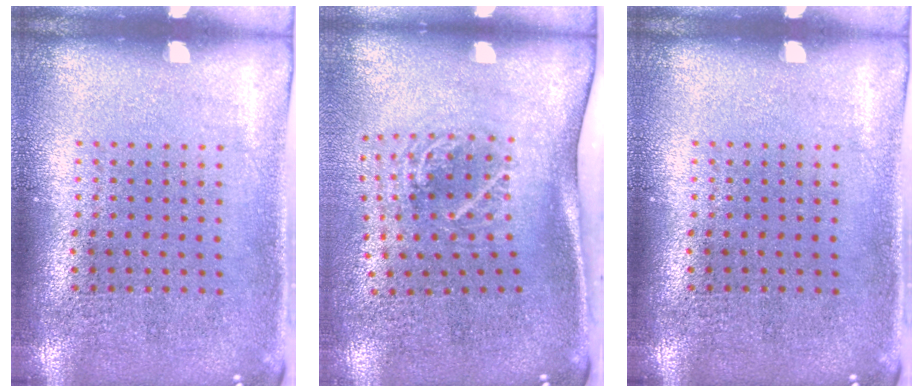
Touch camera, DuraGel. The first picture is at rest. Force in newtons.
{"total": 2.0, "press": 1.4, "slide": 1.4}
{"total": 0.0}